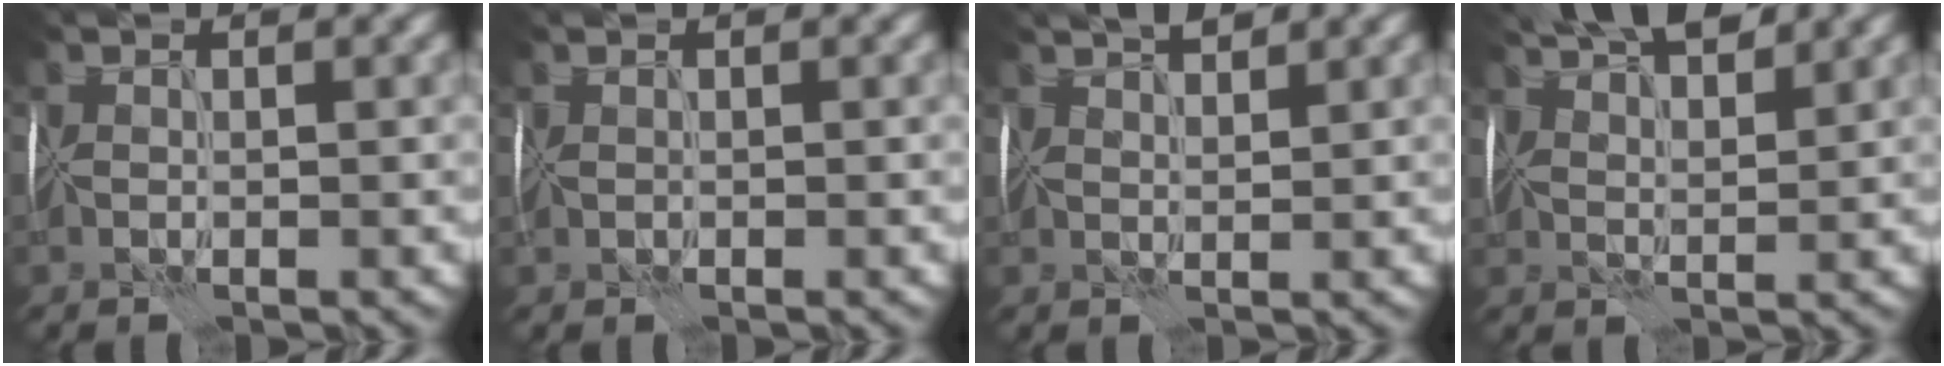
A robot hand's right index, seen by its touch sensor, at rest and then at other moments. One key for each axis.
{"total": 0.9, "fx": 0.3, "fy": 0.6, "fz": 0.7, "tx": -0.010, "ty": 0.000, "tz": 0.005}
{"total": 3.3, "fx": 2.8, "fy": 1.0, "fz": 1.5, "tx": -0.015, "ty": 0.019, "tz": 0.034}
{"total": 6.8, "fx": 5.6, "fy": 1.7, "fz": 3.5, "tx": -0.050, "ty": 0.025, "tz": 0.072}